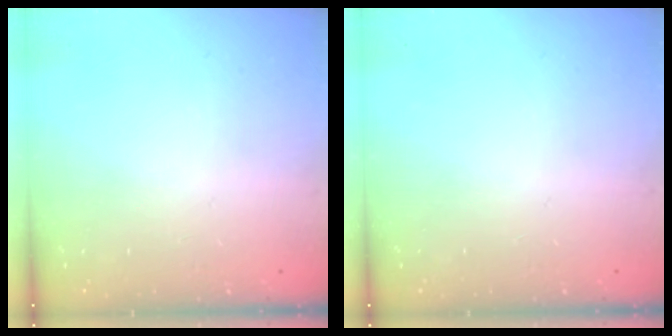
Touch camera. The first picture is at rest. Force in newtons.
{"total": 0.0}